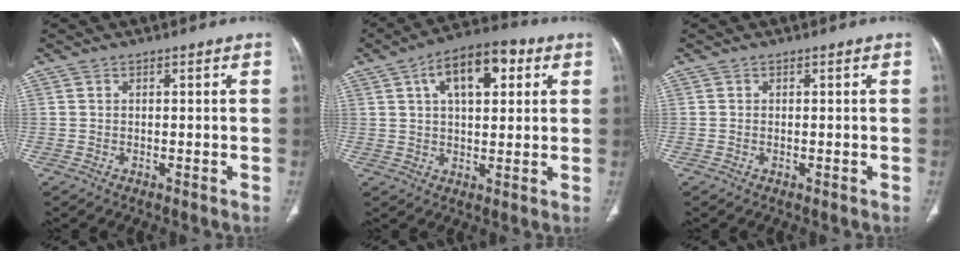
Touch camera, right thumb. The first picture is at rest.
{"total": 12.7, "force": [4.6, 6.3, 10.1], "torque": [-0.142, 0.012, 0.066]}
{"total": 0.0}